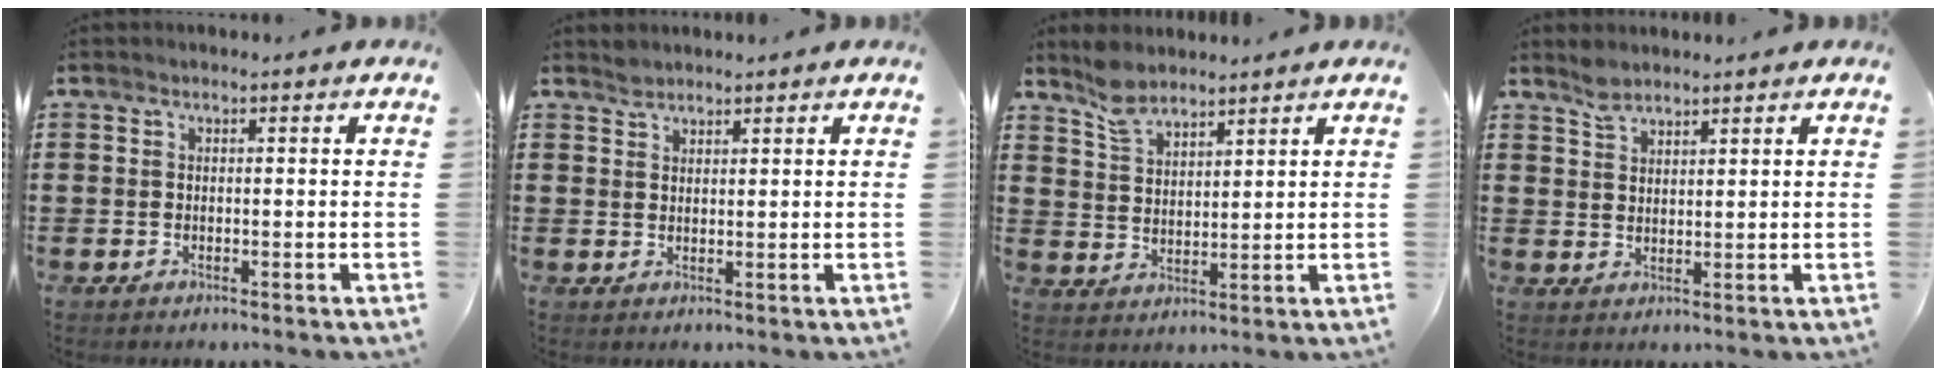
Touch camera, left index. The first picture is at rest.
{"total": 1.5, "force": [1.4, 0.5, 0.1], "torque": [-0.005, 0.001, 0.027]}
{"total": 5.1, "force": [4.5, 1.8, 1.8], "torque": [-0.049, -0.004, 0.085]}
{"total": 2.6, "force": [2.3, 0.9, 0.8], "torque": [-0.020, 0.002, 0.044]}